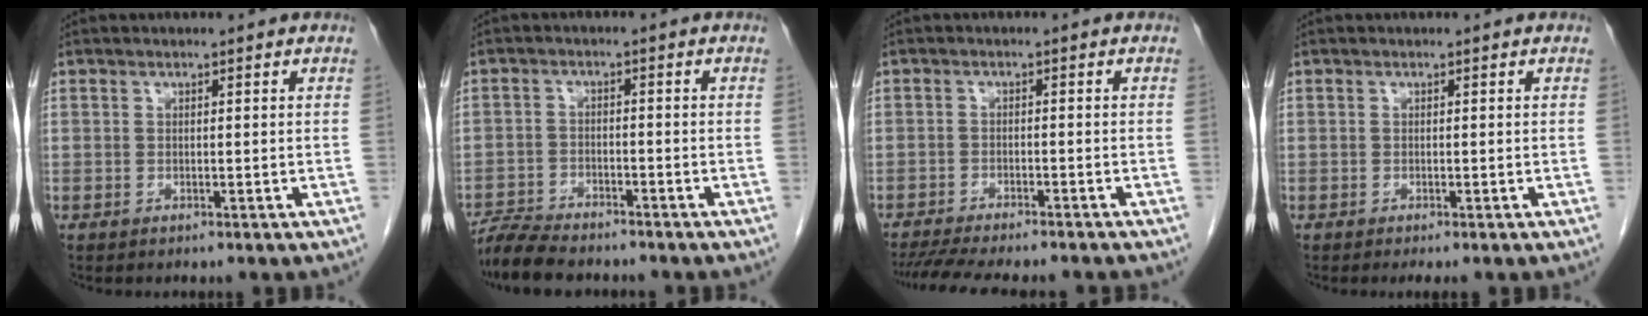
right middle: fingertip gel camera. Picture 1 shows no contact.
{"total": 7.2, "force": [-6.6, 1.4, 2.6], "torque": [-0.047, -0.018, -0.114]}
{"total": 13.0, "force": [-11.5, 1.9, 5.8], "torque": [-0.093, -0.015, -0.160]}
{"total": 1.2, "force": [-1.0, 0.1, 0.7], "torque": [-0.011, -0.005, -0.013]}